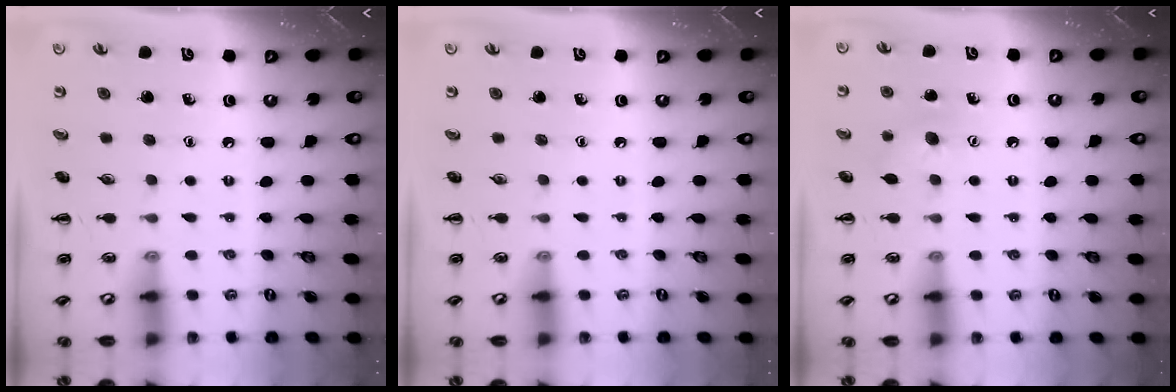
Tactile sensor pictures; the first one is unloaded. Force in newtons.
{"total": 0.0}
{"total": 7.5, "press": 7.3, "slide": 1.6}